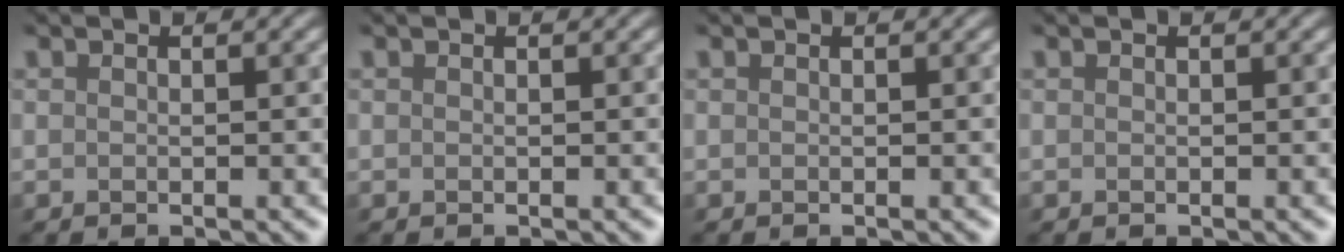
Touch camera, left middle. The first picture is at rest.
{"total": 0.0}
{"total": 0.0}
{"total": 0.0}